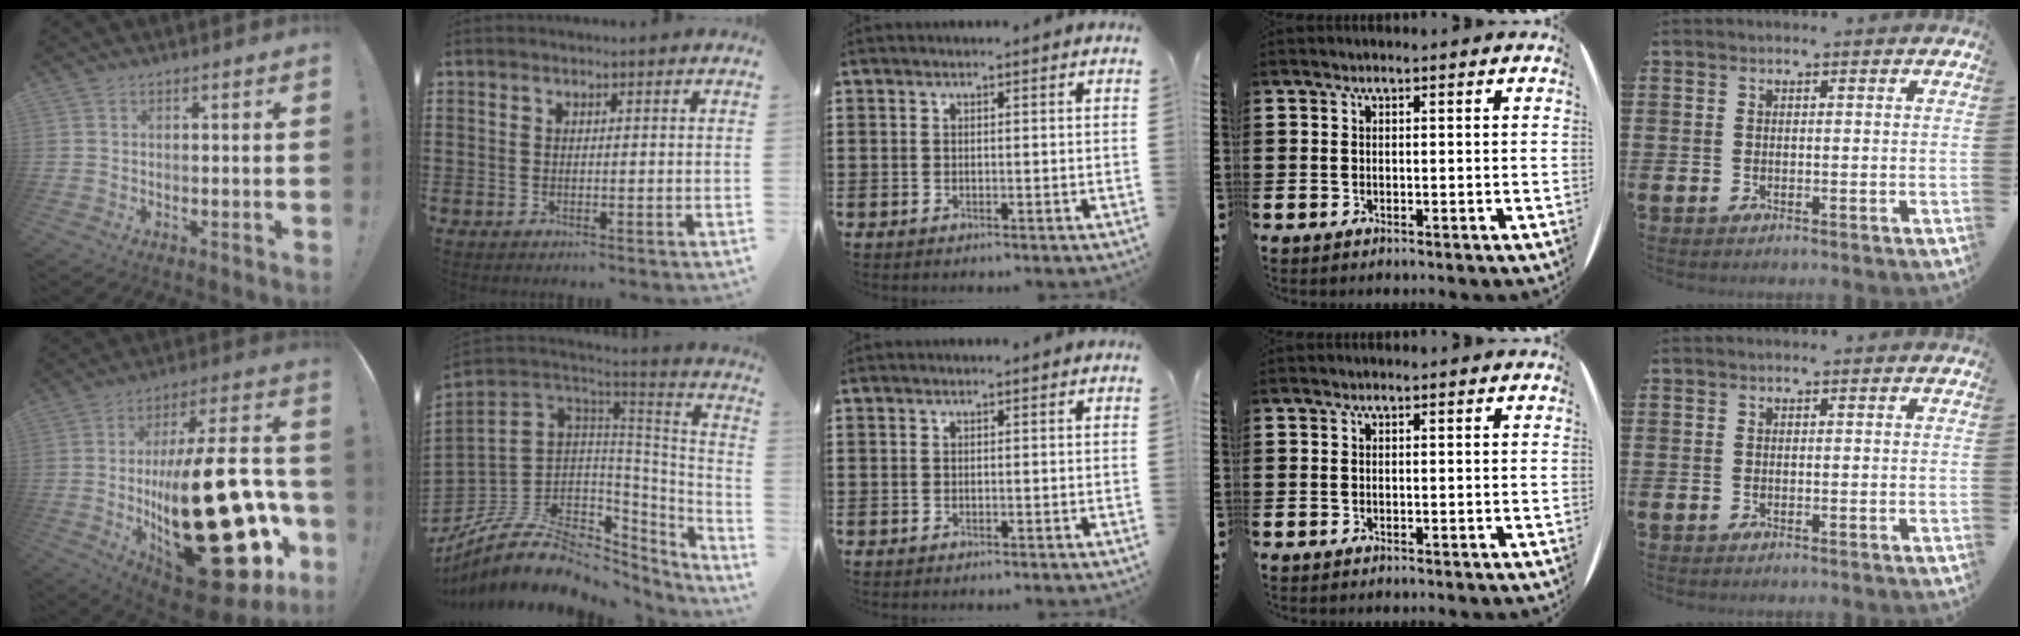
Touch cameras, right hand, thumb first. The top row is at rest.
{"thumb": {"total": 39.2, "force": [-6.6, 16.1, 35.2], "torque": [-0.561, 0.019, -0.071]}, "index": {"total": 9.6, "force": [-4.3, 7.0, 5.1], "torque": [-0.130, -0.011, -0.069]}}